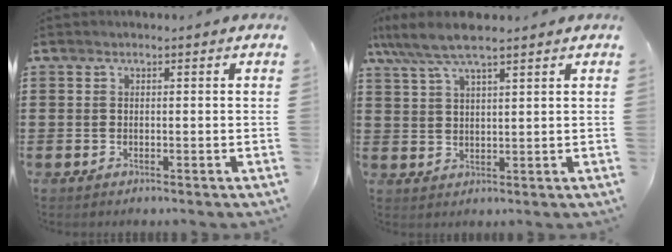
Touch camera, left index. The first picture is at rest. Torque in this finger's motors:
{"motor_torque": [1.19, -0.95, 0.52, 0.19]}